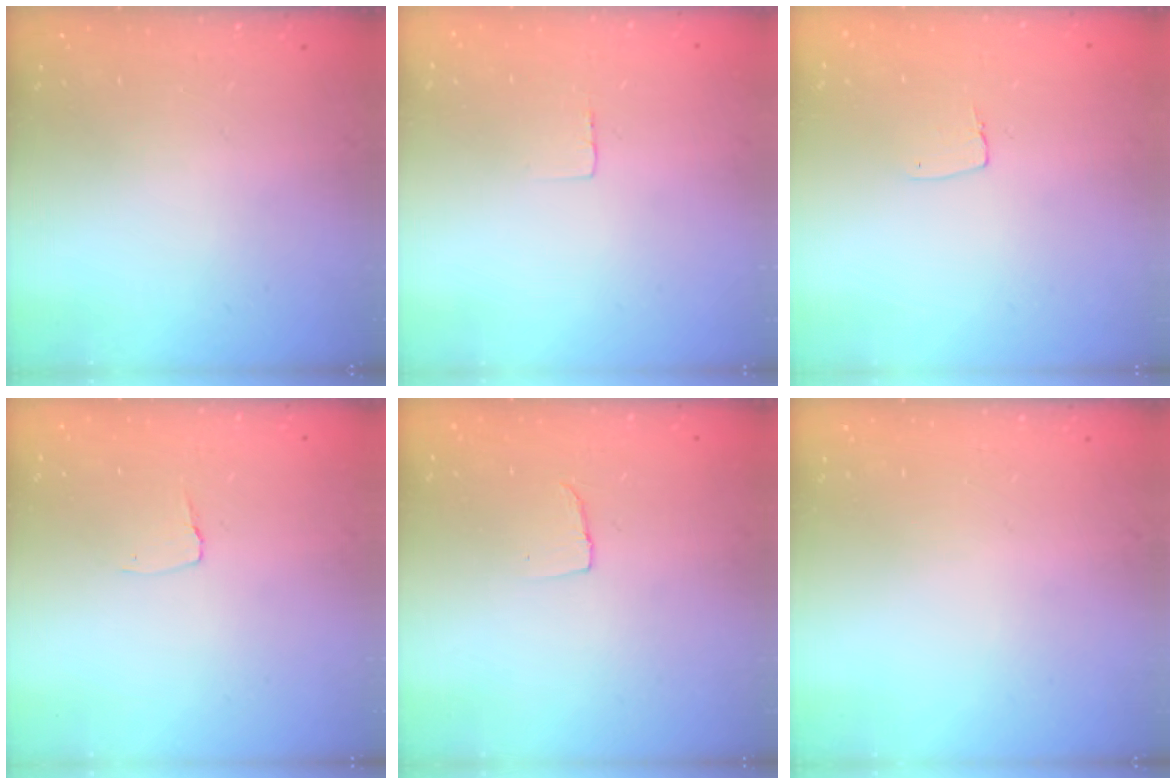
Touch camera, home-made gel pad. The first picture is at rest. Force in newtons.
{"total": 2.3, "press": 2.3, "slide": 0.1}
{"total": 3.8, "press": 3.8, "slide": 0.2}
{"total": 2.9, "press": 2.9, "slide": 0.3}
{"total": 4.2, "press": 4.2, "slide": 0.3}
{"total": 0.0}